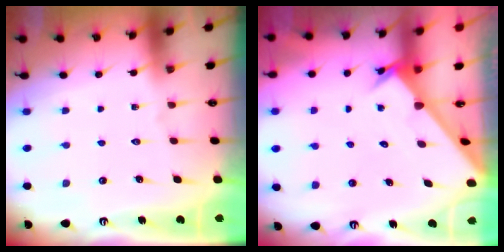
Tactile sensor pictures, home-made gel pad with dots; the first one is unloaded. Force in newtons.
{"total": 2.4, "press": 2.4, "slide": 0.2}